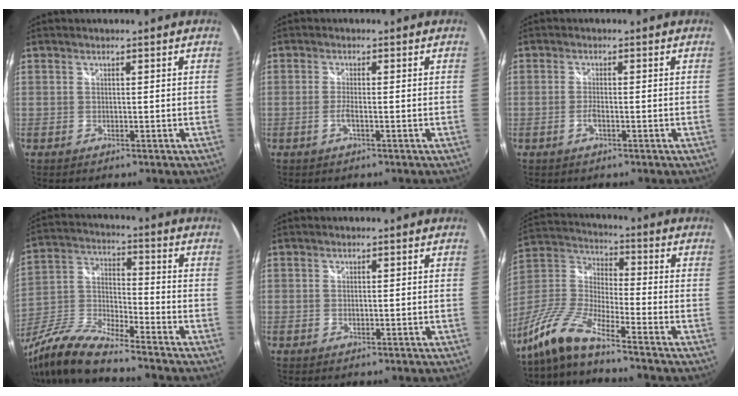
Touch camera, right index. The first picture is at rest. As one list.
[{"total": 1.9, "force": [-0.8, -0.1, 1.7], "torque": [-0.036, -0.003, -0.017]}, {"total": 1.9, "force": [-0.8, 0.3, 1.7], "torque": [-0.037, -0.002, -0.015]}, {"total": 11.8, "force": [-10.1, 1.2, 6.0], "torque": [-0.132, -0.015, -0.202]}, {"total": 0.0}, {"total": 12.0, "force": [-9.3, 1.5, 7.4], "torque": [-0.170, -0.005, -0.197]}]